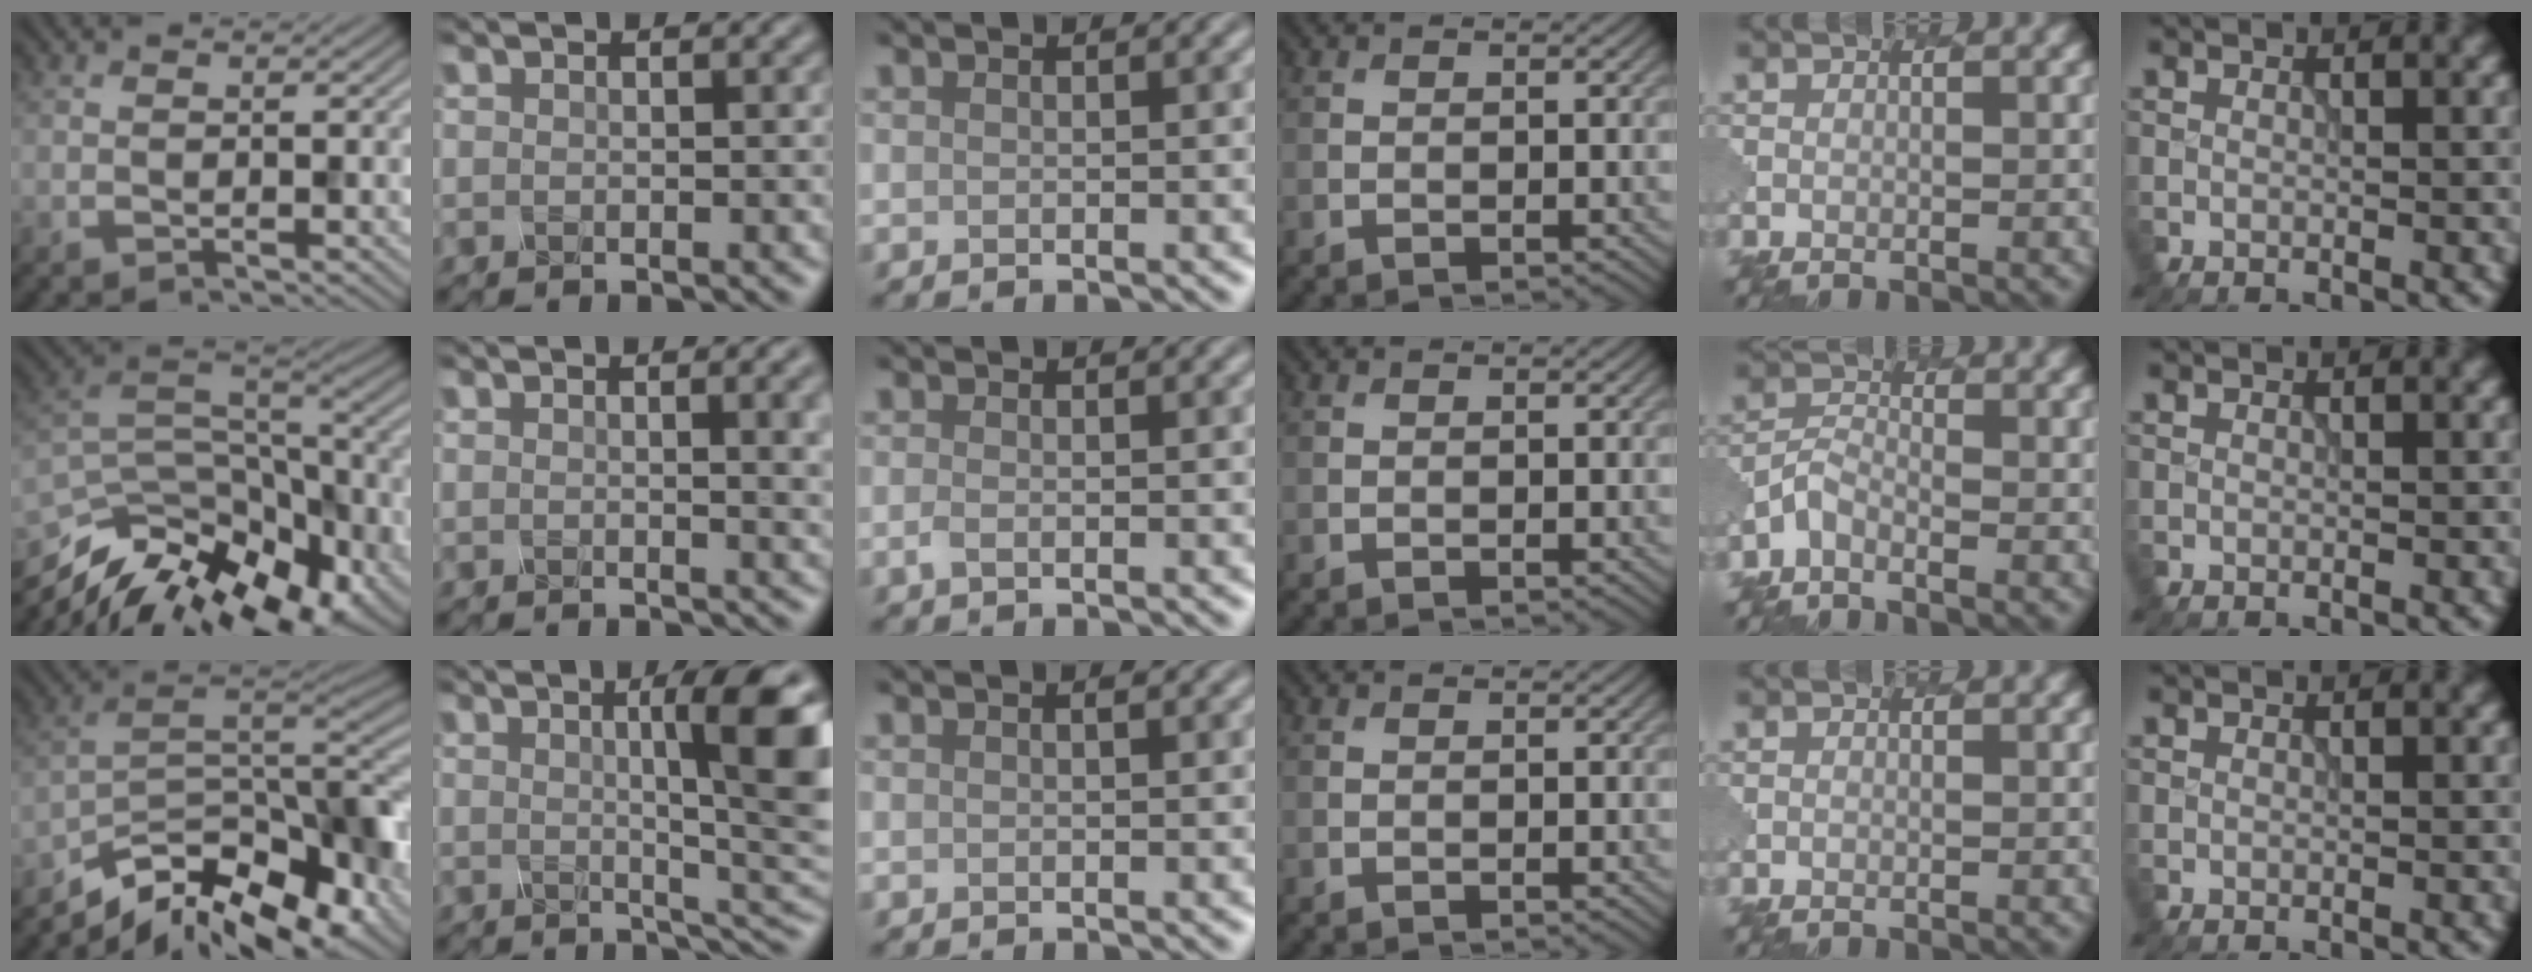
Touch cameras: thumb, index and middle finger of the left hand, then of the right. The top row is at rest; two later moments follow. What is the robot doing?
{"motion": "twist", "object": "rubiks cube"}